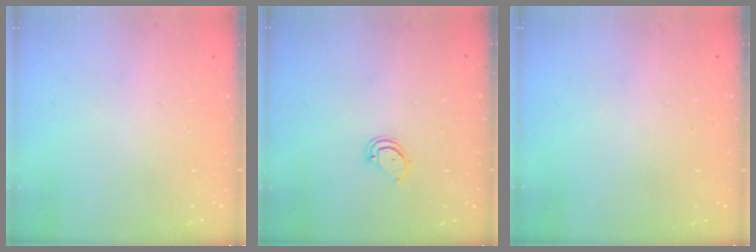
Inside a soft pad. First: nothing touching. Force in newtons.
{"total": 3.4, "press": 3.4, "slide": 0.6}
{"total": 0.0}